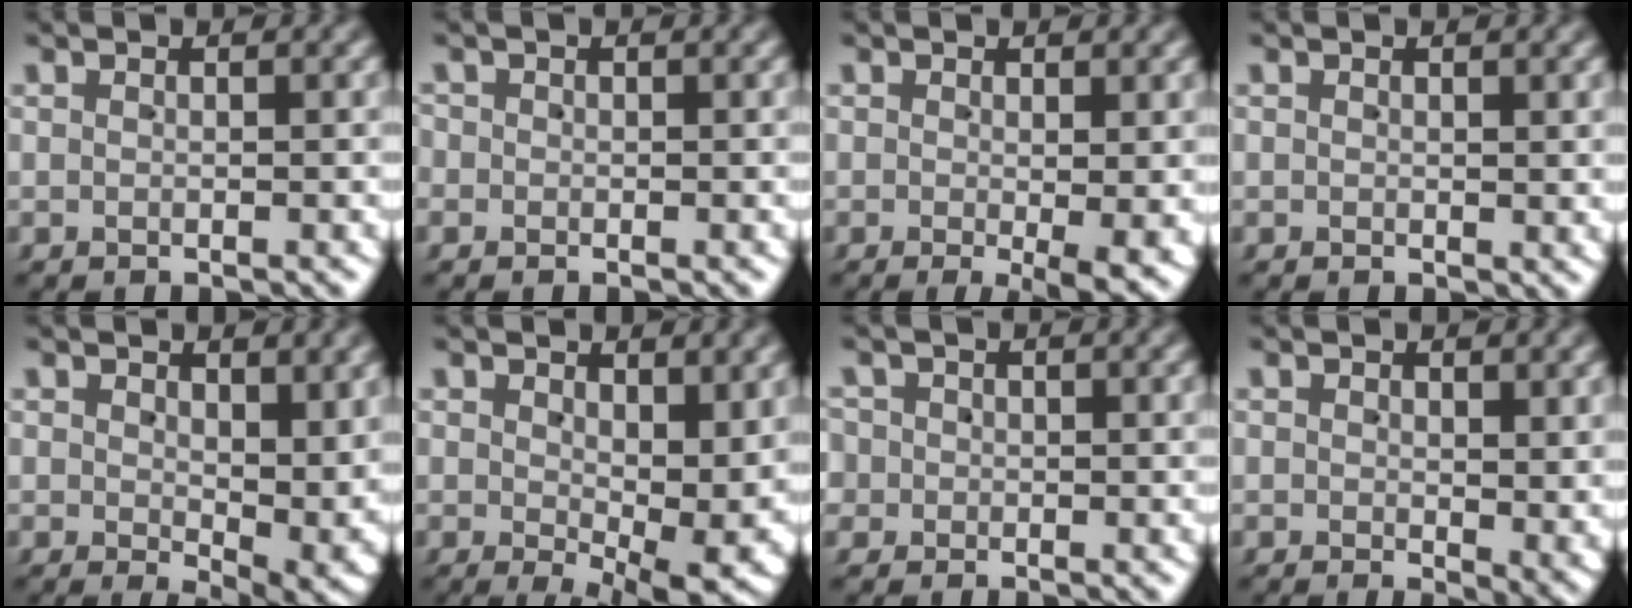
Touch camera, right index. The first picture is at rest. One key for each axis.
{"total": 0.9, "fx": -0.3, "fy": 0.9, "fz": -0.1, "tx": 0.001, "ty": 0.002, "tz": -0.009}
{"total": 3.0, "fx": -0.7, "fy": 0.3, "fz": 2.9, "tx": -0.035, "ty": -0.009, "tz": -0.010}
{"total": 0.6, "fx": 0.3, "fy": 0.4, "fz": 0.3, "tx": -0.001, "ty": -0.002, "tz": 0.006}
{"total": 4.6, "fx": 0.6, "fy": 2.0, "fz": 4.1, "tx": -0.043, "ty": -0.020, "tz": 0.019}
{"total": 5.8, "fx": -0.5, "fy": 1.8, "fz": 5.5, "tx": -0.071, "ty": -0.028, "tz": 0.005}
{"total": 2.9, "fx": -0.3, "fy": 2.8, "fz": 0.6, "tx": -0.015, "ty": -0.006, "tz": -0.006}
{"total": 1.9, "fx": 0.4, "fy": 0.8, "fz": 1.7, "tx": -0.011, "ty": -0.007, "tz": 0.008}